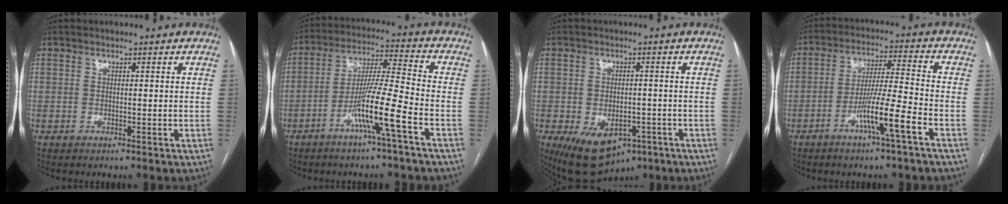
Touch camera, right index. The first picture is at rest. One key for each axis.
{"total": 10.6, "fx": -4.9, "fy": -0.9, "fz": 9.3, "tx": -0.177, "ty": 0.004, "tz": -0.093}
{"total": 10.8, "fx": -5.3, "fy": 6.6, "fz": 6.7, "tx": -0.114, "ty": -0.005, "tz": -0.067}
{"total": 9.1, "fx": -4.3, "fy": -0.7, "fz": 7.9, "tx": -0.146, "ty": 0.001, "tz": -0.081}